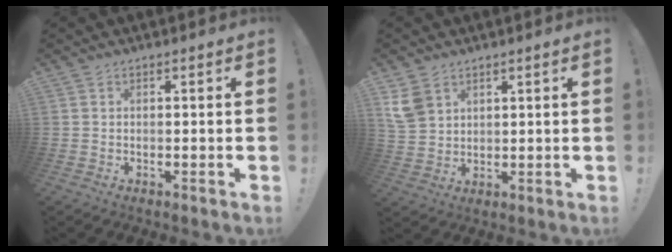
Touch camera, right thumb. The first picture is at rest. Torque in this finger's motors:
{"motor_torque": [0.00, 0.01, 0.16, 0.01, 0.00]}